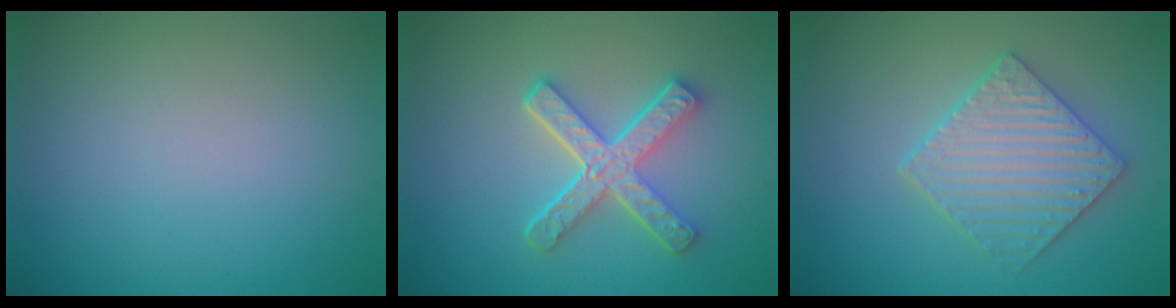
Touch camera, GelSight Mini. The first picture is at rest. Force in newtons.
{"total": 4.8, "press": 3.7, "slide": 3.0}
{"total": 4.1, "press": 3.7, "slide": 1.7}